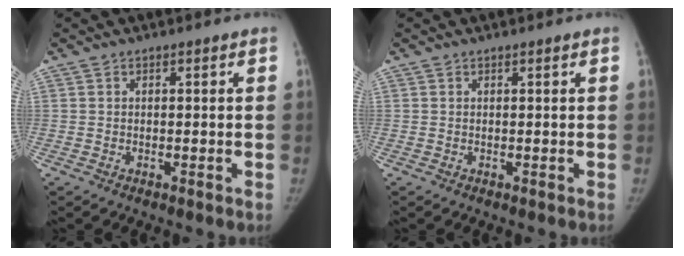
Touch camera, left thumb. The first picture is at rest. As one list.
[{"total": 0.0}]